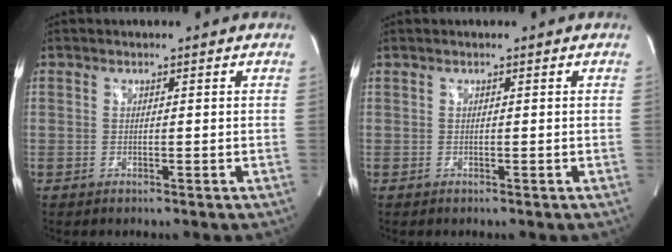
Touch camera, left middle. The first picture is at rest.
{"total": 0.0}